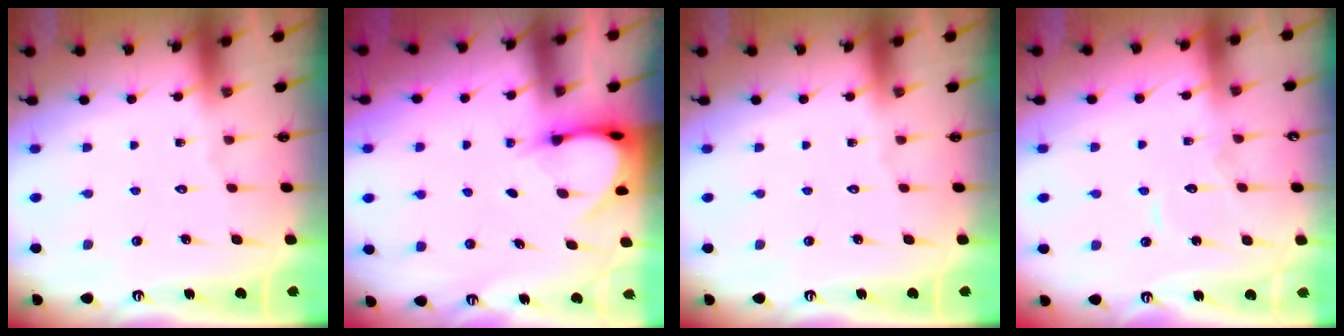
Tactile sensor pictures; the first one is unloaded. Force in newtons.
{"total": 3.9, "press": 3.9, "slide": 0.4}
{"total": 0.0}
{"total": 8.4, "press": 8.4, "slide": 0.5}